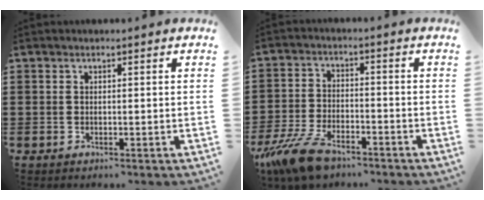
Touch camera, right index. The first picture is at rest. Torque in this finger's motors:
{"motor_torque": [1.32, -0.82, -0.05, -0.09]}